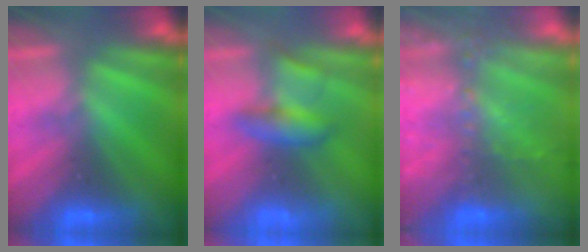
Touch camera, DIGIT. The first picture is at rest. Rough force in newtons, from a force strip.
{"total": 2.2}
{"total": 7.5}